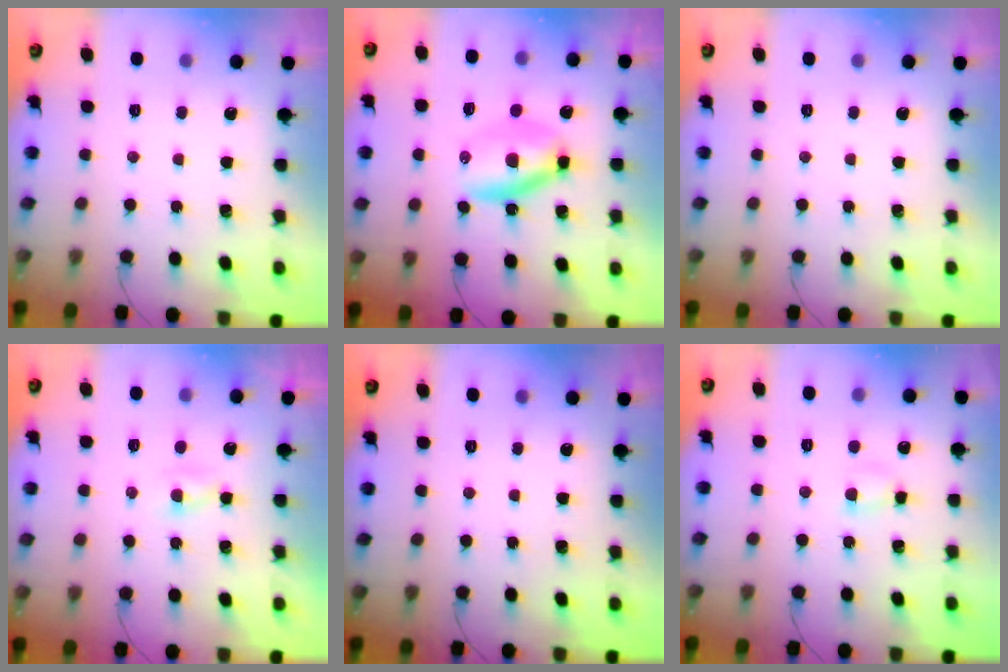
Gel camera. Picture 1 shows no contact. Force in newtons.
{"total": 6.7, "press": 6.6, "slide": 1.2}
{"total": 0.0}
{"total": 1.3, "press": 1.1, "slide": 0.8}
{"total": 0.0}
{"total": 4.0, "press": 3.7, "slide": 1.3}